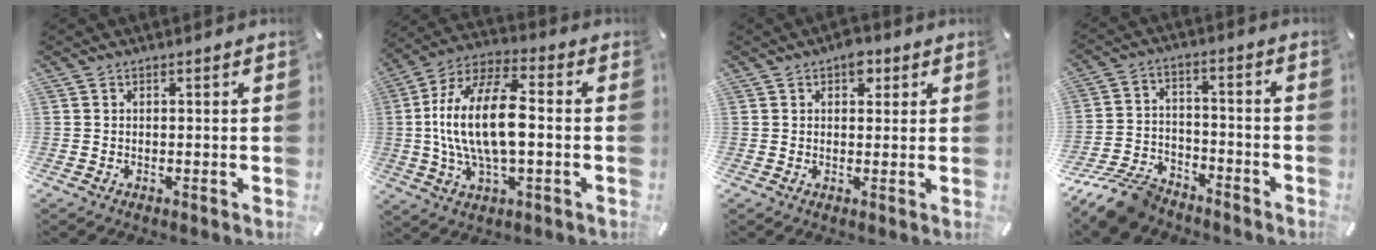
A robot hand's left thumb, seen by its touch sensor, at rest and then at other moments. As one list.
[{"total": 18.1, "force": [-0.7, 8.0, 16.2], "torque": [-0.337, 0.000, -0.016]}, {"total": 4.1, "force": [1.9, 2.7, 2.5], "torque": [-0.013, -0.007, 0.024]}, {"total": 11.3, "force": [-9.4, 4.6, 4.2], "torque": [-0.076, 0.052, -0.178]}]